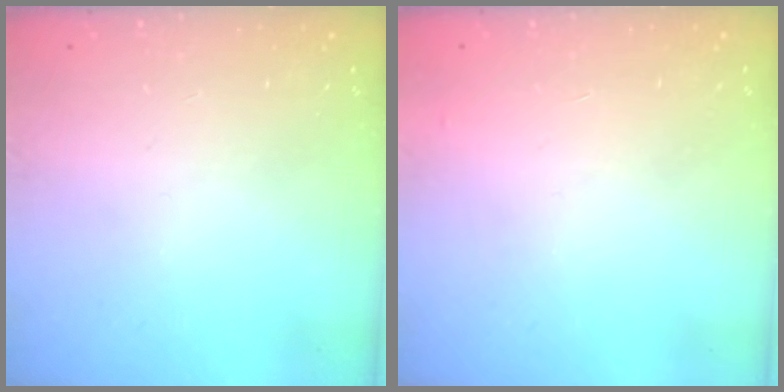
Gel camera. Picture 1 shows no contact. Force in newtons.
{"total": 2.9, "press": 2.9, "slide": 0.1}